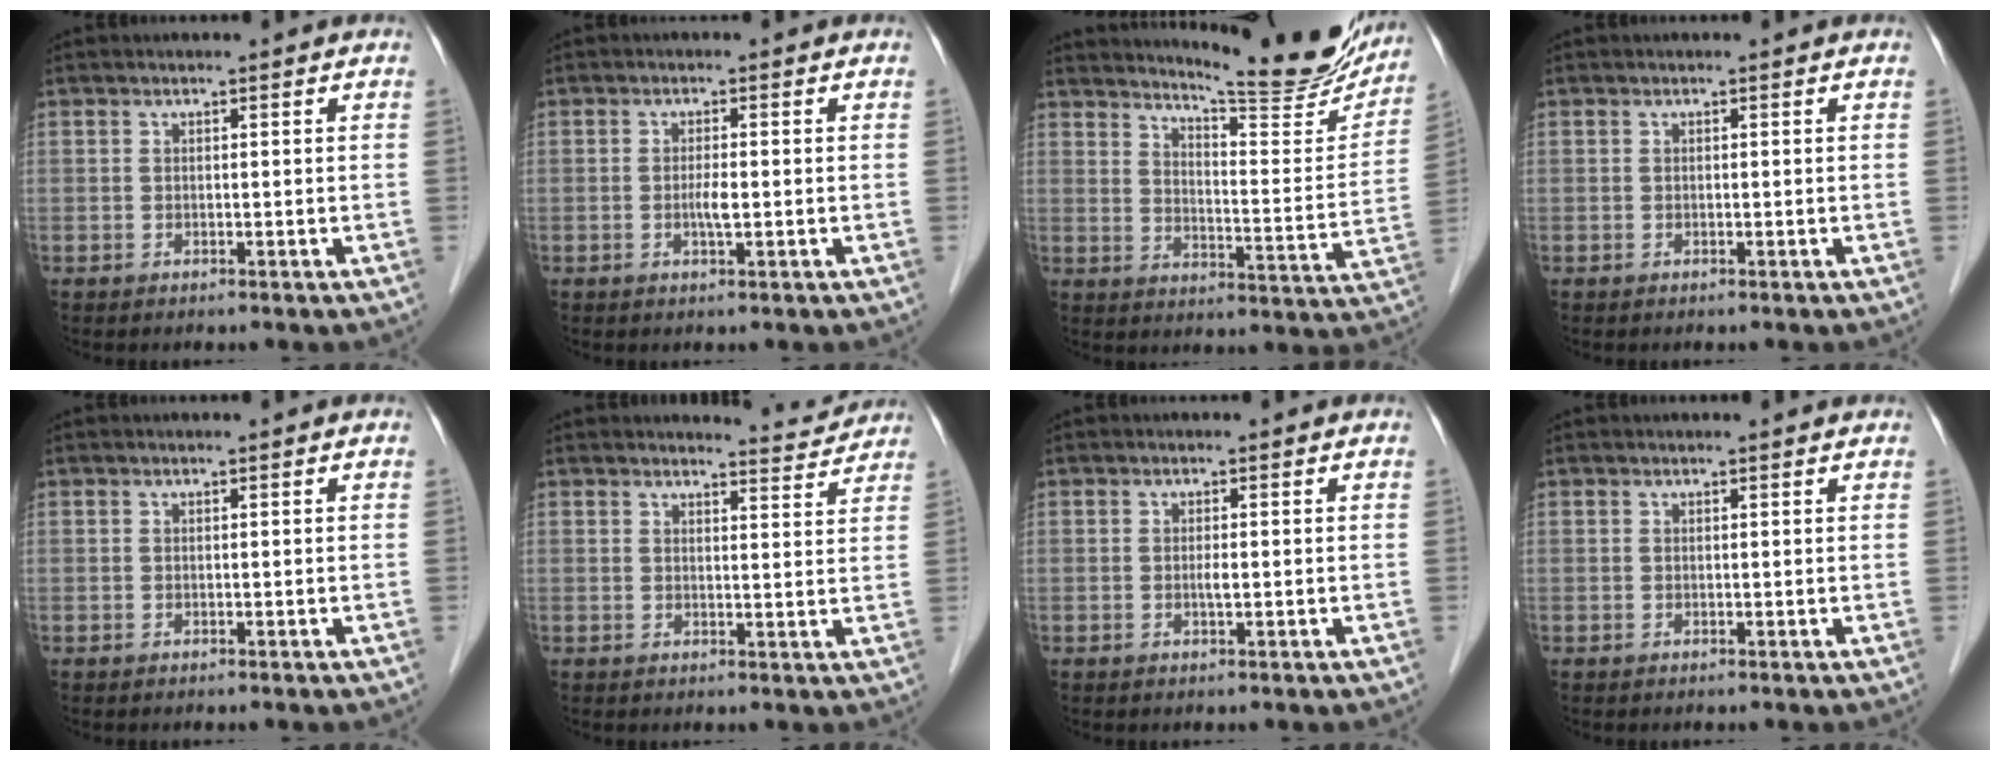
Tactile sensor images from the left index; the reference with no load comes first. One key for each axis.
{"total": 2.1, "fx": -0.6, "fy": 0.3, "fz": 2.0, "tx": -0.039, "ty": -0.004, "tz": -0.011}
{"total": 18.7, "fx": 17.3, "fy": 1.5, "fz": 6.9, "tx": -0.097, "ty": -0.078, "tz": 0.214}
{"total": 0.0}
{"total": 0.0}
{"total": 3.7, "fx": 3.6, "fy": 0.0, "fz": -0.6, "tx": -0.002, "ty": -0.020, "tz": 0.038}
{"total": 1.0, "fx": -0.3, "fy": 0.1, "fz": 1.0, "tx": -0.019, "ty": -0.005, "tz": -0.006}
{"total": 0.9, "fx": 0.9, "fy": 0.1, "fz": 0.2, "tx": -0.011, "ty": 0.001, "tz": 0.008}